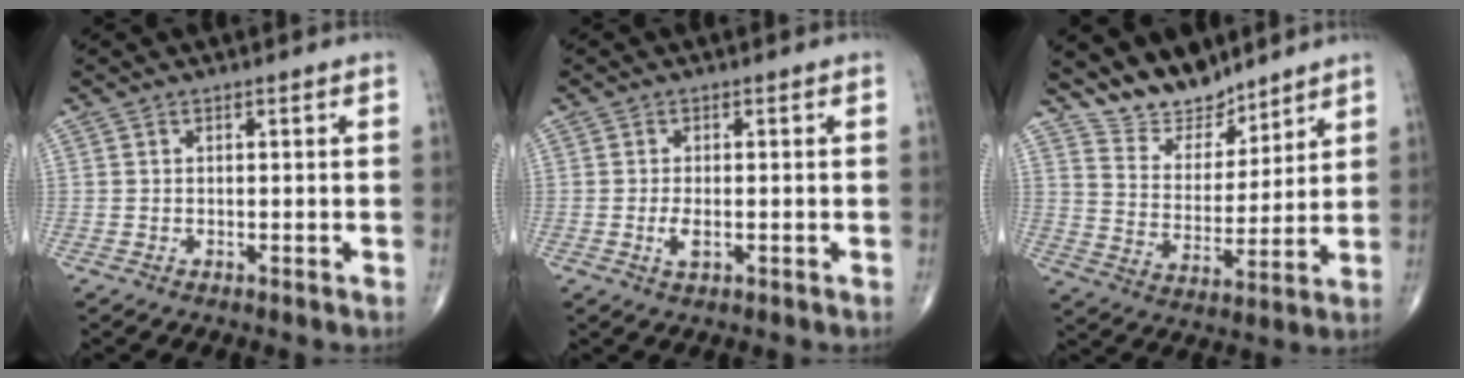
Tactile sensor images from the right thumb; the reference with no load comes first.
{"total": 2.7, "force": [-0.6, 1.1, 2.4], "torque": [-0.051, -0.005, -0.011]}
{"total": 10.1, "force": [8.9, 4.3, 2.3], "torque": [-0.012, -0.072, 0.171]}